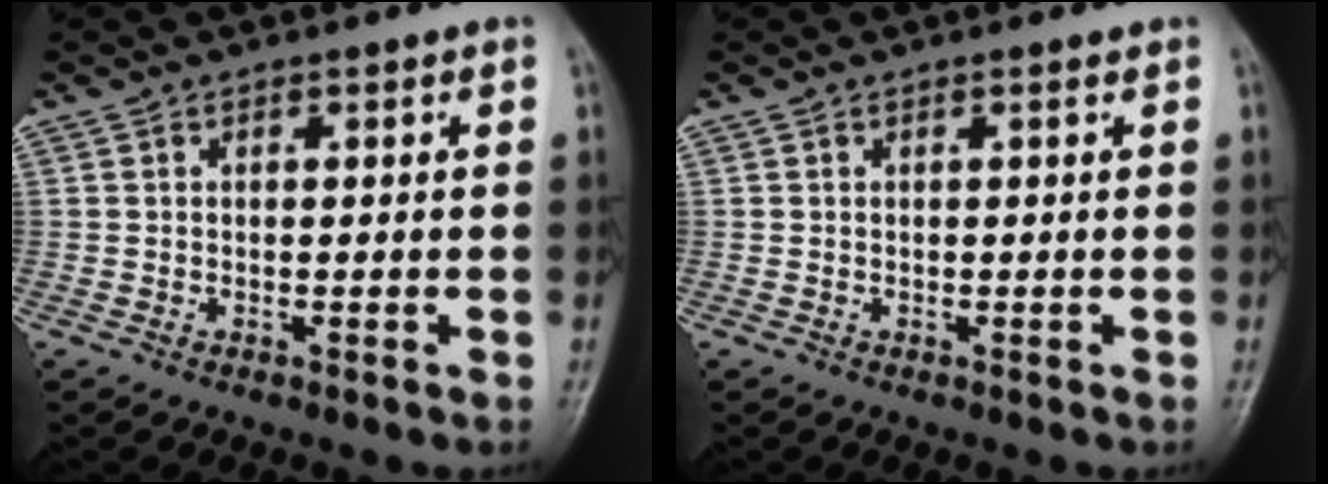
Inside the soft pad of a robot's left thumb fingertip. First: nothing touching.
{"total": 0.0}